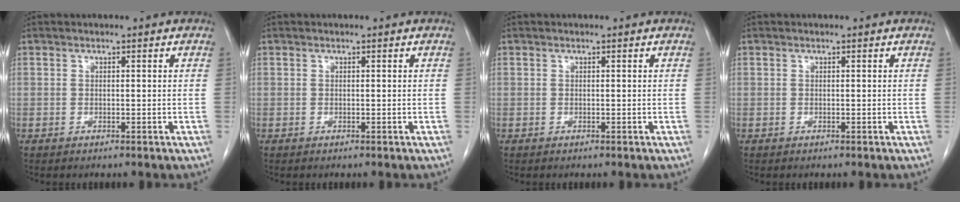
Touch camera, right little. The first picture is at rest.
{"total": 0.0}
{"total": 0.0}
{"total": 0.0}